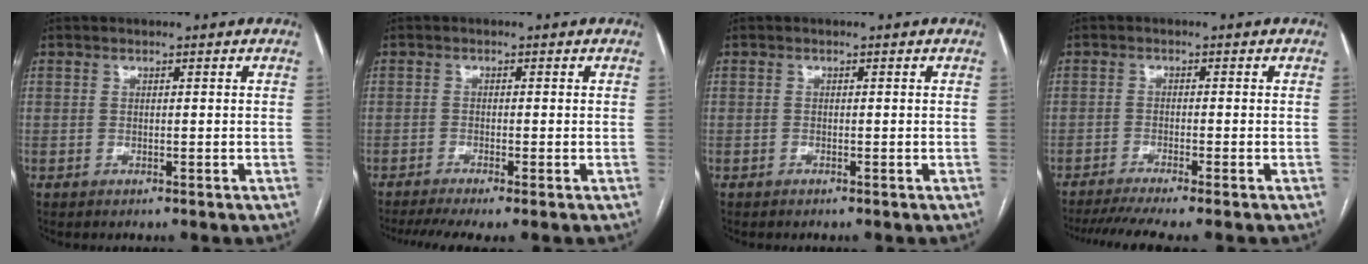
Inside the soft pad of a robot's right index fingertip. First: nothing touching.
{"total": 6.1, "force": [-4.5, 0.2, 4.0], "torque": [-0.063, -0.010, -0.075]}
{"total": 0.0}
{"total": 7.9, "force": [-6.6, -0.7, 4.2], "torque": [-0.056, -0.018, -0.105]}